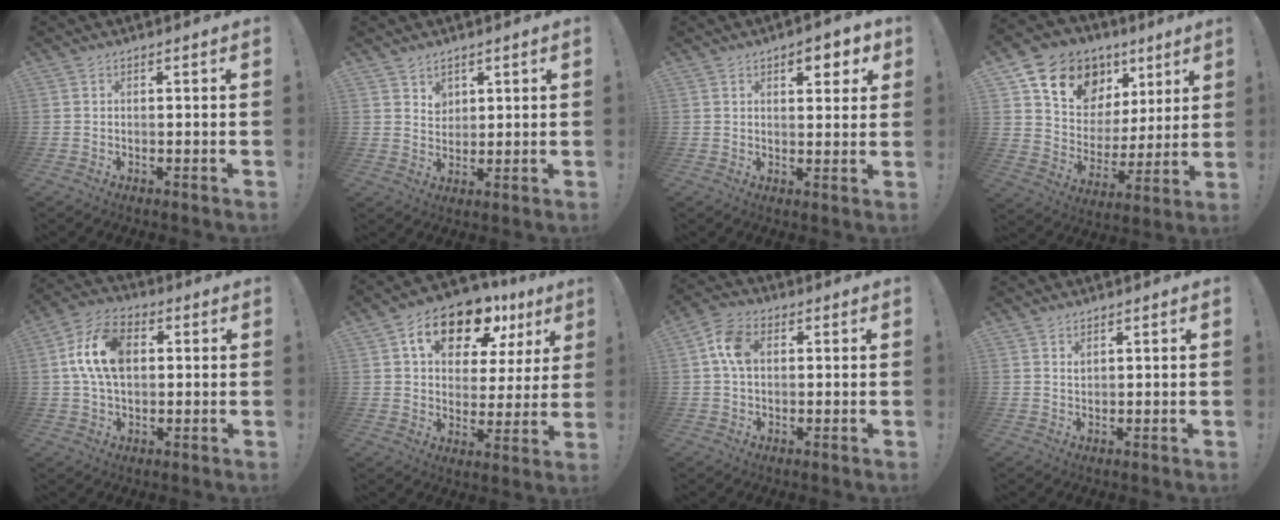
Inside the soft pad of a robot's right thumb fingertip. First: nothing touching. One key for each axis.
{"total": 4.2, "fx": 2.8, "fy": 3.0, "fz": 0.8, "tx": -0.007, "ty": -0.020, "tz": 0.051}
{"total": 5.8, "fx": 3.2, "fy": 2.6, "fz": 4.1, "tx": -0.042, "ty": -0.012, "tz": 0.048}
{"total": 14.9, "fx": 9.5, "fy": 10.1, "fz": 5.5, "tx": -0.095, "ty": -0.058, "tz": 0.183}
{"total": 14.3, "fx": 2.5, "fy": 9.4, "fz": 10.4, "tx": -0.192, "ty": 0.013, "tz": 0.048}
{"total": 16.5, "fx": 9.7, "fy": 9.0, "fz": 9.9, "tx": -0.156, "ty": -0.056, "tz": 0.168}
{"total": 8.5, "fx": 1.4, "fy": 5.8, "fz": 6.0, "tx": -0.111, "ty": 0.009, "tz": 0.027}
{"total": 1.3, "fx": 1.0, "fy": 0.5, "fz": 0.7, "tx": -0.009, "ty": -0.003, "tz": 0.018}